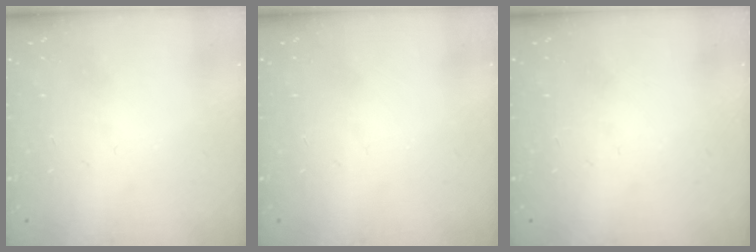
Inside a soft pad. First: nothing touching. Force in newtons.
{"total": 0.0}
{"total": 0.0}